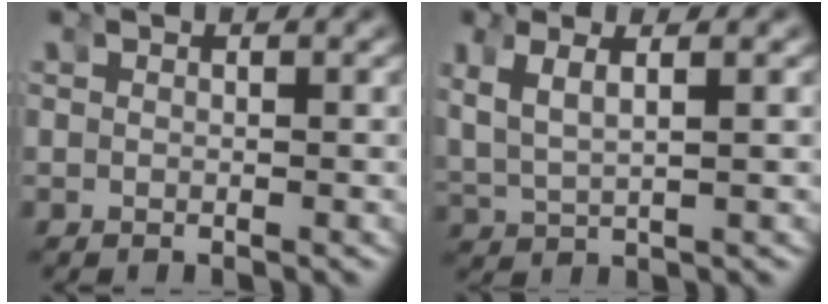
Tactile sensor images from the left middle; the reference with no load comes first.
{"total": 4.0, "force": [1.3, 2.3, 3.0], "torque": [-0.080, -0.006, 0.031]}